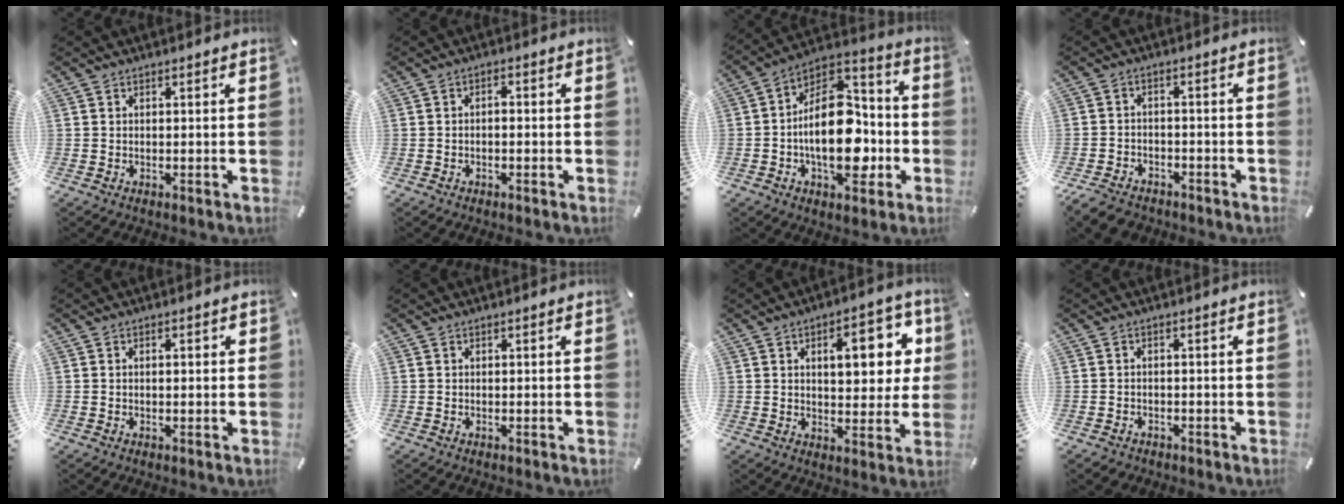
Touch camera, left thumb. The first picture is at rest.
{"total": 1.7, "force": [-0.8, 0.8, 1.2], "torque": [-0.025, 0.008, -0.018]}
{"total": 19.2, "force": [-3.6, 12.1, 14.5], "torque": [-0.229, 0.002, -0.059]}
{"total": 5.2, "force": [-4.2, 2.7, 1.6], "torque": [-0.040, 0.018, -0.083]}
{"total": 1.3, "force": [0.0, 0.7, 1.1], "torque": [-0.021, 0.003, -0.002]}
{"total": 0.0}
{"total": 13.8, "force": [4.2, 7.1, 11.0], "torque": [-0.136, -0.005, 0.062]}
{"total": 1.4, "force": [-1.0, 0.9, 0.3], "torque": [-0.006, 0.005, -0.023]}